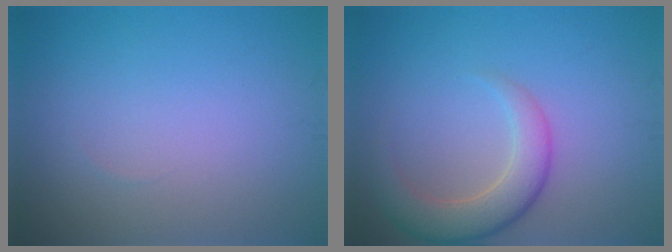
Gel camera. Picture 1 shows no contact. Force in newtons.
{"total": 4.5, "press": 4.5, "slide": 0.5}